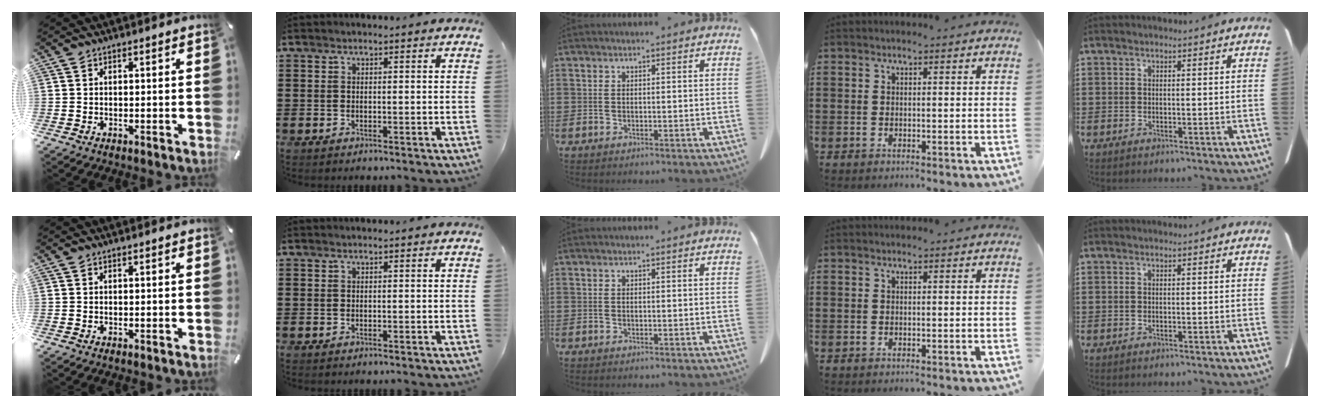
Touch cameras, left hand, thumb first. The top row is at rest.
{}